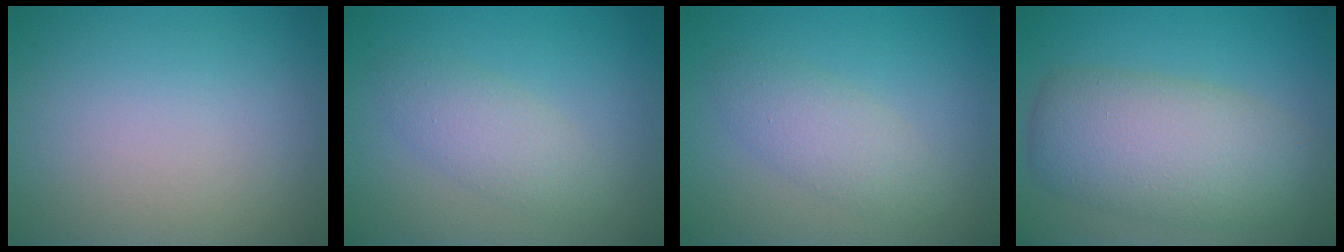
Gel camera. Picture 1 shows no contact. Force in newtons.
{"total": 2.7, "press": 2.7, "slide": 0.1}
{"total": 2.7, "press": 2.7, "slide": 0.1}
{"total": 7.6, "press": 7.6, "slide": 0.3}